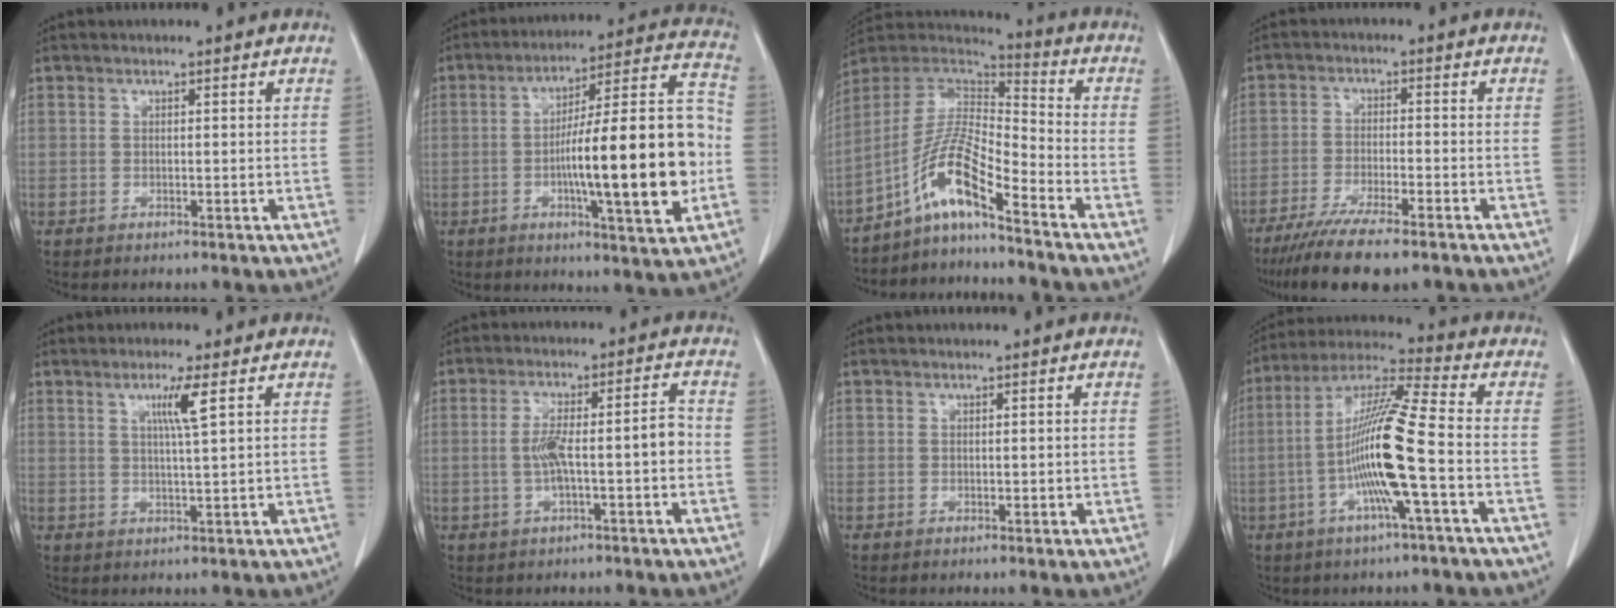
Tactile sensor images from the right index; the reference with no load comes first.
{"total": 21.0, "force": [-3.5, 2.1, 20.6], "torque": [-0.290, 0.018, -0.051]}
{"total": 10.4, "force": [-7.0, 0.6, 7.6], "torque": [-0.155, 0.017, -0.136]}
{"total": 11.2, "force": [-8.7, 1.6, 6.9], "torque": [-0.110, -0.022, -0.139]}
{"total": 4.3, "force": [1.8, -0.6, 3.8], "torque": [-0.072, -0.005, 0.032]}
{"total": 7.7, "force": [-1.1, 1.2, 7.5], "torque": [-0.137, 0.023, -0.016]}
{"total": 0.6, "force": [0.2, 0.3, 0.5], "torque": [-0.009, -0.003, 0.004]}
{"total": 14.0, "force": [-3.1, -0.4, 13.7], "torque": [-0.266, 0.002, -0.070]}